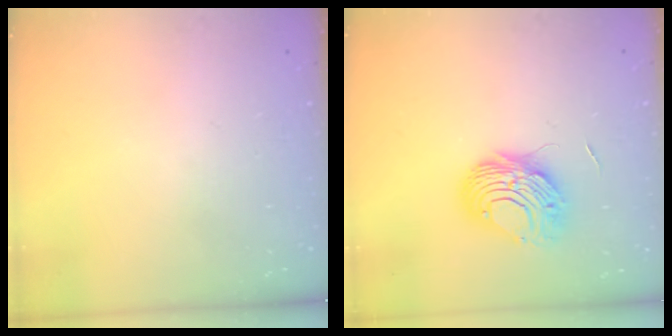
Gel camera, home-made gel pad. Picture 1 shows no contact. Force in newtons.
{"total": 8.7, "press": 8.7, "slide": 0.8}